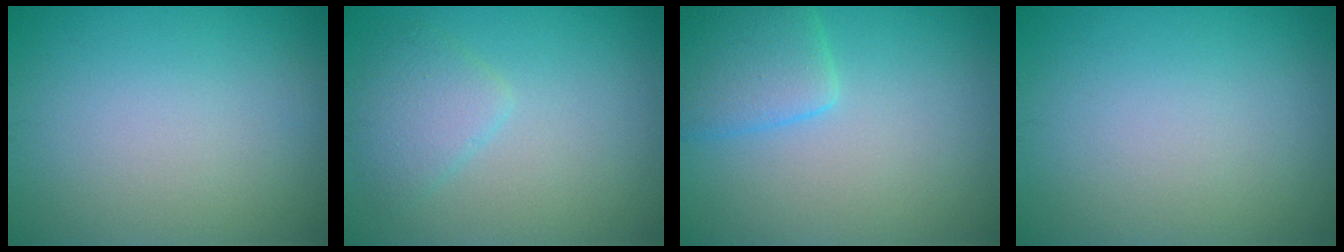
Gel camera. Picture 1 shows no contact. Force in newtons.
{"total": 2.5, "press": 2.5, "slide": 0.2}
{"total": 3.8, "press": 3.7, "slide": 0.3}
{"total": 0.0}